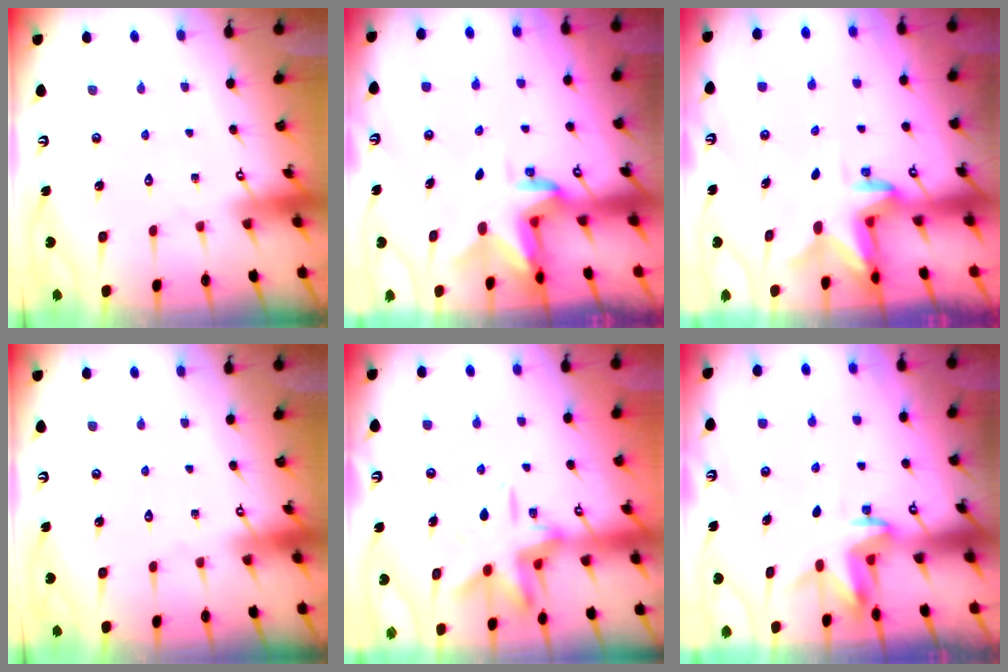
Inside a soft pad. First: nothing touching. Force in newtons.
{"total": 3.1, "press": 3.1, "slide": 0.5}
{"total": 2.5, "press": 2.4, "slide": 0.4}
{"total": 0.0}
{"total": 12.6, "press": 12.6, "slide": 1.1}
{"total": 3.2, "press": 3.2, "slide": 0.3}